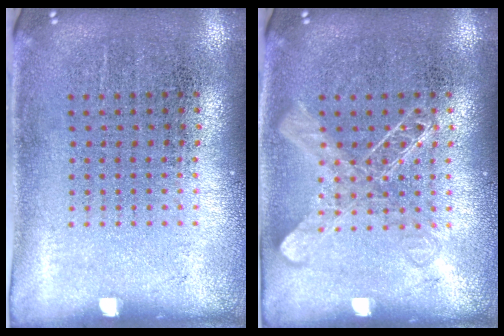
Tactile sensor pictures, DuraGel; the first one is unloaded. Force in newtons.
{"total": 2.0, "press": 1.9, "slide": 0.3}